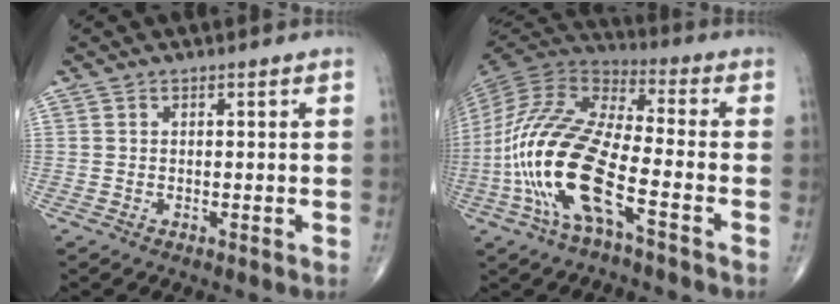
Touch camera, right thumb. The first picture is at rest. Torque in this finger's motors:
{"motor_torque": [2.25, 2.44, 2.26, -0.51, 0.74]}